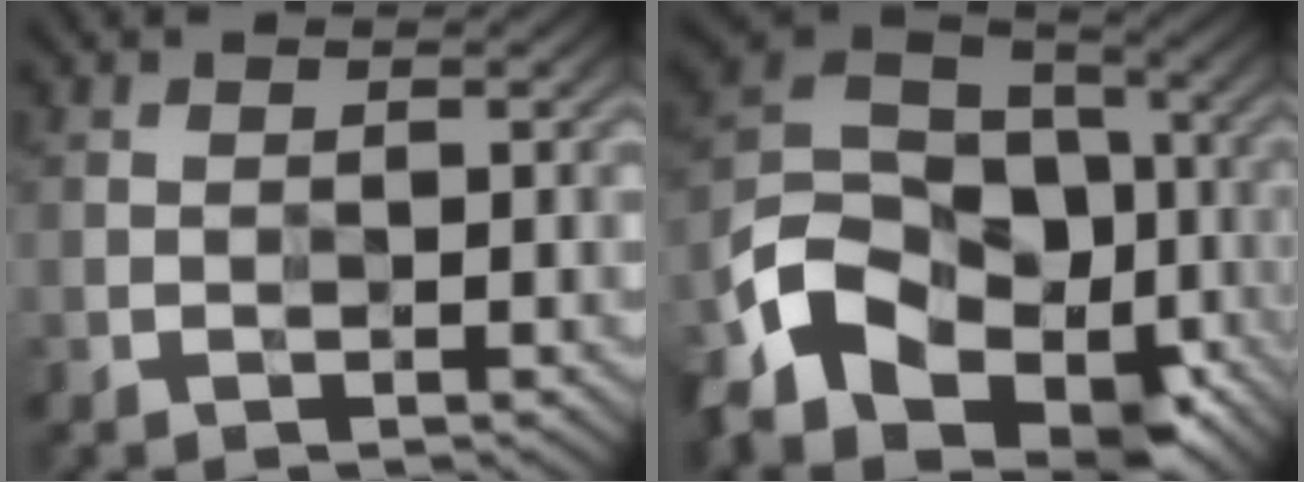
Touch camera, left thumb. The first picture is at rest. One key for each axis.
{"total": 16.7, "fx": -8.3, "fy": 11.4, "fz": 9.0, "tx": -0.227, "ty": -0.036, "tz": -0.146}